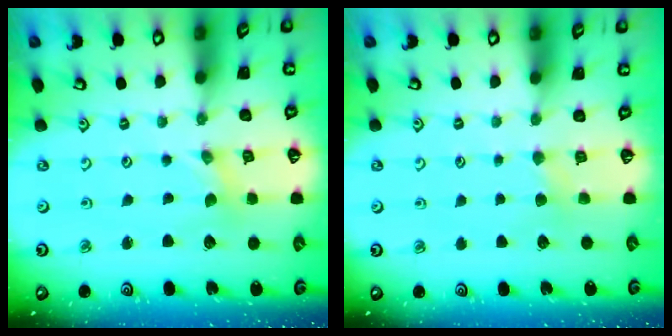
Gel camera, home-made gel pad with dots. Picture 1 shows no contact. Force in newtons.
{"total": 2.4, "press": 2.3, "slide": 0.5}